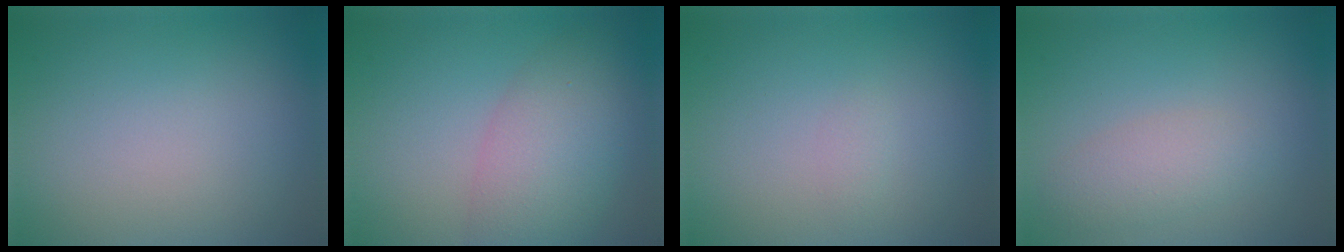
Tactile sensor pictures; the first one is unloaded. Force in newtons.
{"total": 5.3, "press": 5.3, "slide": 0.2}
{"total": 0.5, "press": 0.5, "slide": 0.0}
{"total": 2.4, "press": 2.4, "slide": 0.1}